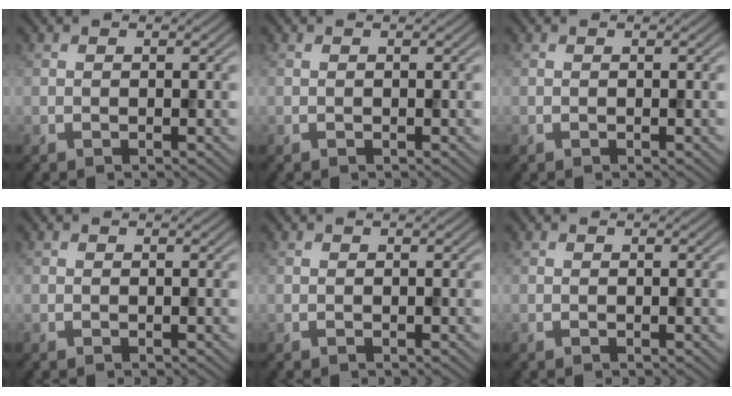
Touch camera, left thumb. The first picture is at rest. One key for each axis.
{"total": 0.0}
{"total": 0.0}
{"total": 0.0}
{"total": 0.0}
{"total": 0.0}